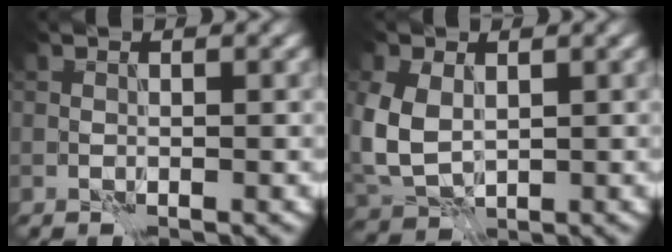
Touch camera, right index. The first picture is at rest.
{"total": 5.5, "force": [0.9, 4.0, 3.7], "torque": [-0.109, -0.006, 0.023]}